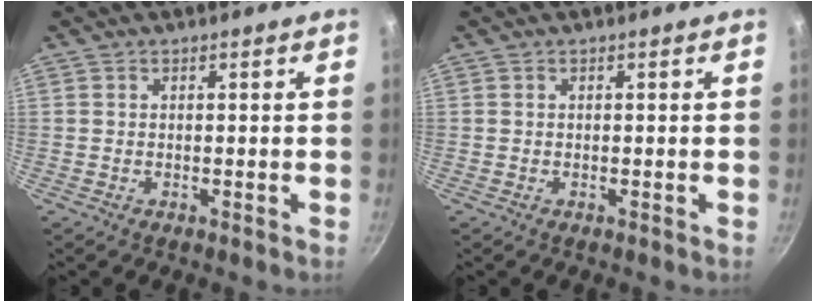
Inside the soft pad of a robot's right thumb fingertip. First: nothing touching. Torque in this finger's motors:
{"motor_torque": [-0.01, -0.01, 0.00, 0.00, 0.04]}